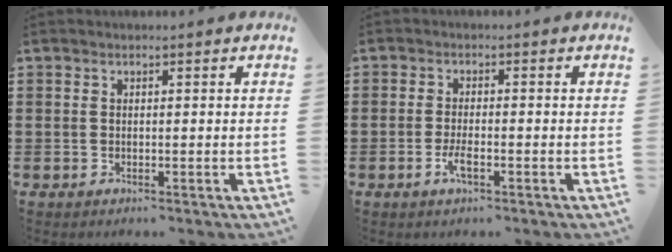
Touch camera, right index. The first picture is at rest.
{"total": 2.6, "force": [-1.2, 0.7, 2.2], "torque": [-0.044, -0.002, -0.024]}